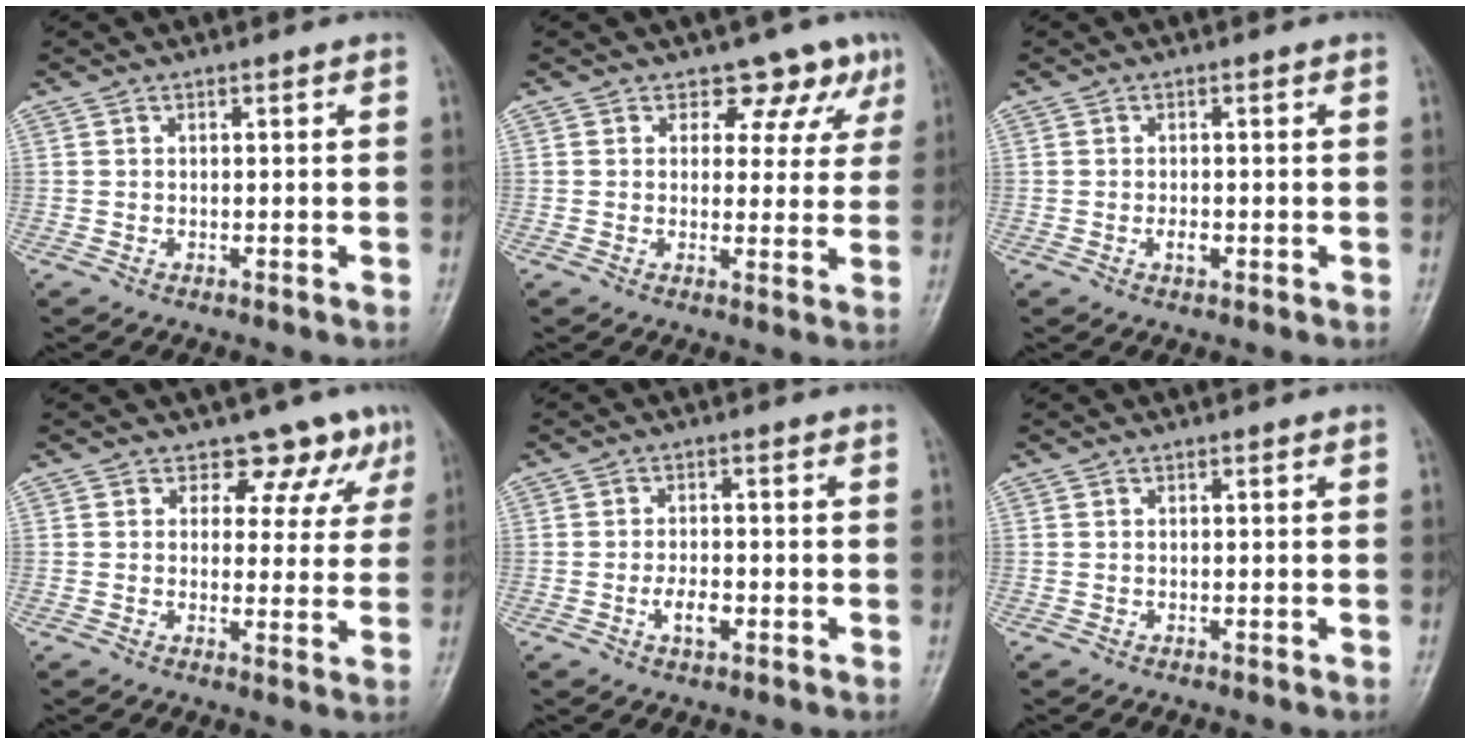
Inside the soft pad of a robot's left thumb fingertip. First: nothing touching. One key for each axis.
{"total": 6.8, "fx": 4.5, "fy": 4.5, "fz": 2.2, "tx": 0.012, "ty": -0.023, "tz": 0.042}
{"total": 1.6, "fx": -0.5, "fy": 0.9, "fz": 1.2, "tx": -0.019, "ty": 0.000, "tz": -0.008}
{"total": 7.3, "fx": 5.1, "fy": 4.8, "fz": 2.3, "tx": 0.012, "ty": -0.027, "tz": 0.049}
{"total": 3.7, "fx": -1.3, "fy": 1.9, "fz": 2.9, "tx": -0.048, "ty": 0.005, "tz": -0.022}
{"total": 0.0}